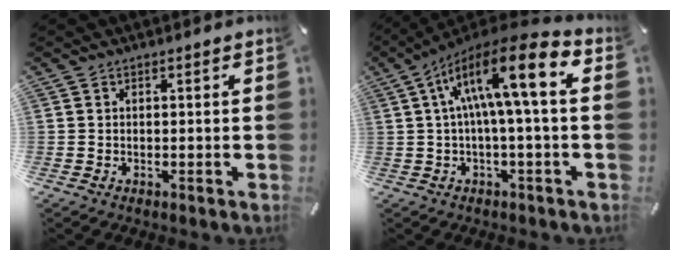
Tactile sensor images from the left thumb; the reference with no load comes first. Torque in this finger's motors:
{"motor_torque": [0.83, 2.95, 2.36, -0.41, 0.35]}